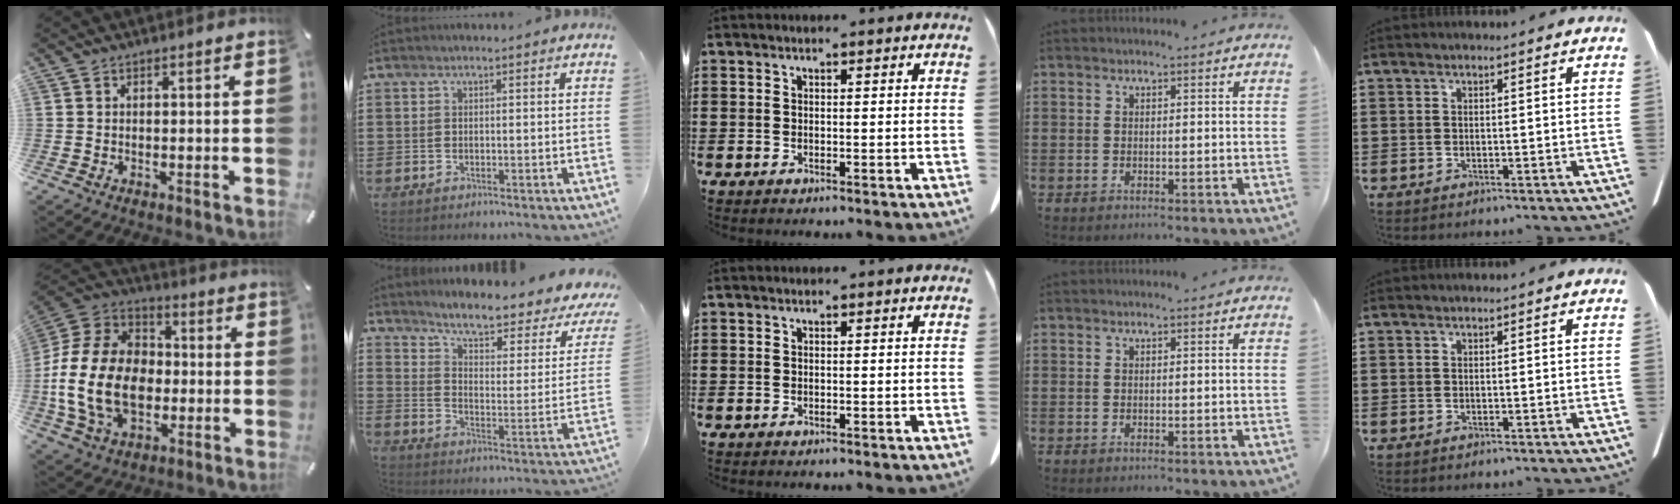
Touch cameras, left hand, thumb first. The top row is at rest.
{"thumb": {"total": 20.6, "force": [-3.9, 15.2, 13.4], "torque": [-0.284, 0.028, -0.064]}, "index": {"total": 6.1, "force": [5.0, 0.4, 3.5], "torque": [-0.082, -0.040, 0.076]}}